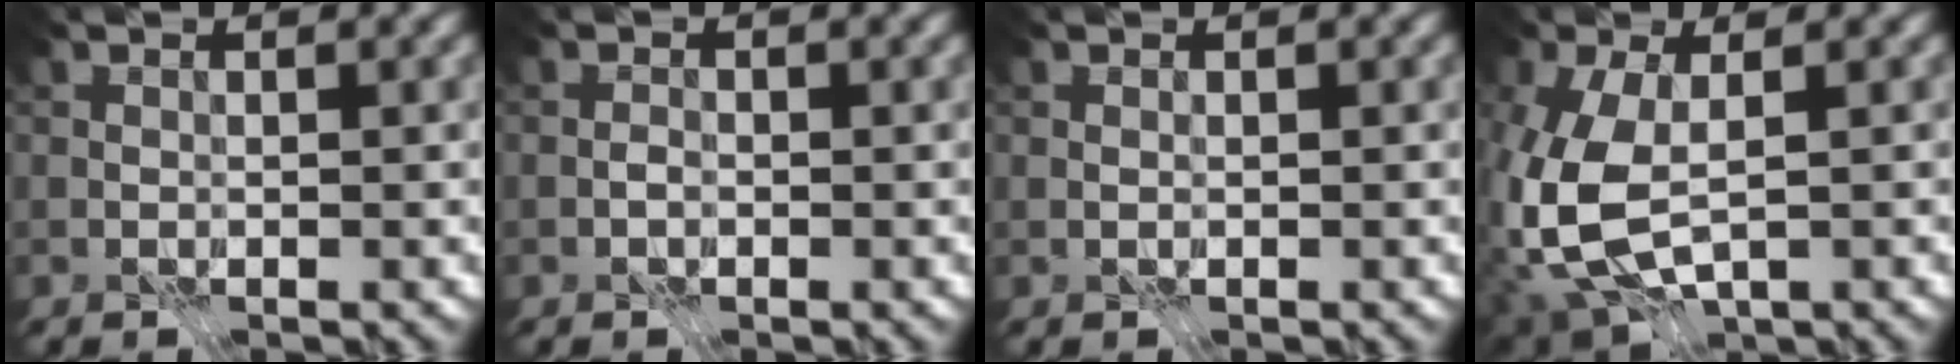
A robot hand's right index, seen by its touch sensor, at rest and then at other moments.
{"total": 0.9, "force": [-0.7, 0.4, 0.4], "torque": [-0.007, 0.001, -0.016]}
{"total": 0.0}
{"total": 8.7, "force": [-1.5, 4.8, 7.2], "torque": [-0.189, -0.015, -0.028]}